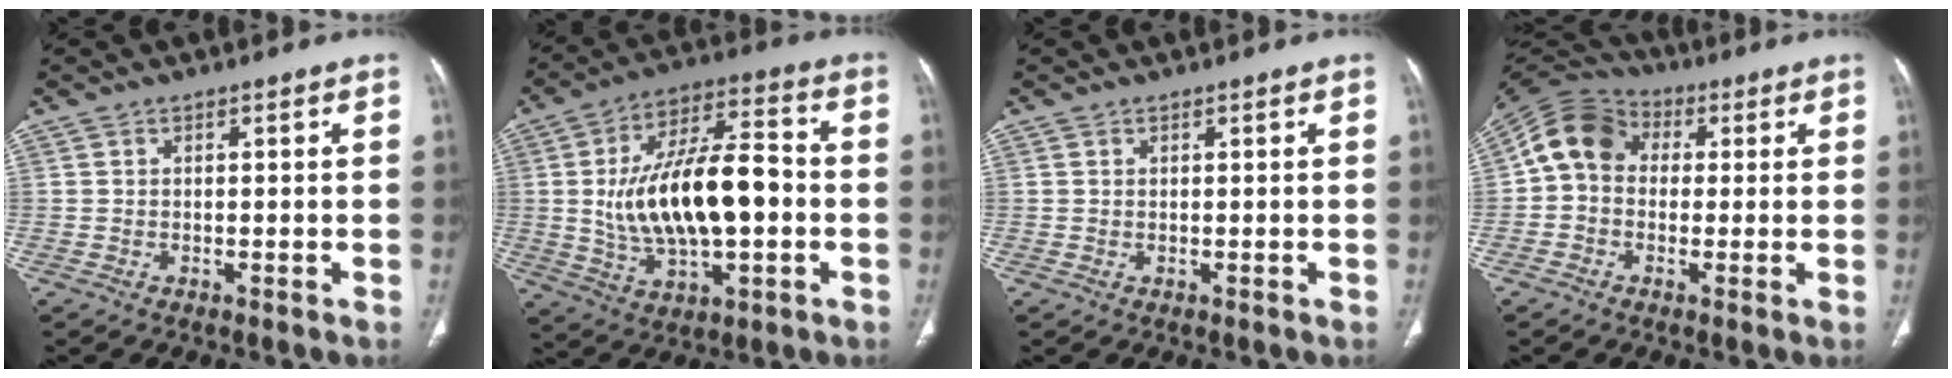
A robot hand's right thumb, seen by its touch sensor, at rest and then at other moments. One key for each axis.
{"total": 20.1, "fx": -0.8, "fy": 9.3, "fz": 17.8, "tx": -0.303, "ty": 0.025, "tz": -0.007}
{"total": 0.0}
{"total": 10.2, "fx": 0.9, "fy": 8.4, "fz": 5.8, "tx": -0.097, "ty": 0.032, "tz": 0.000}